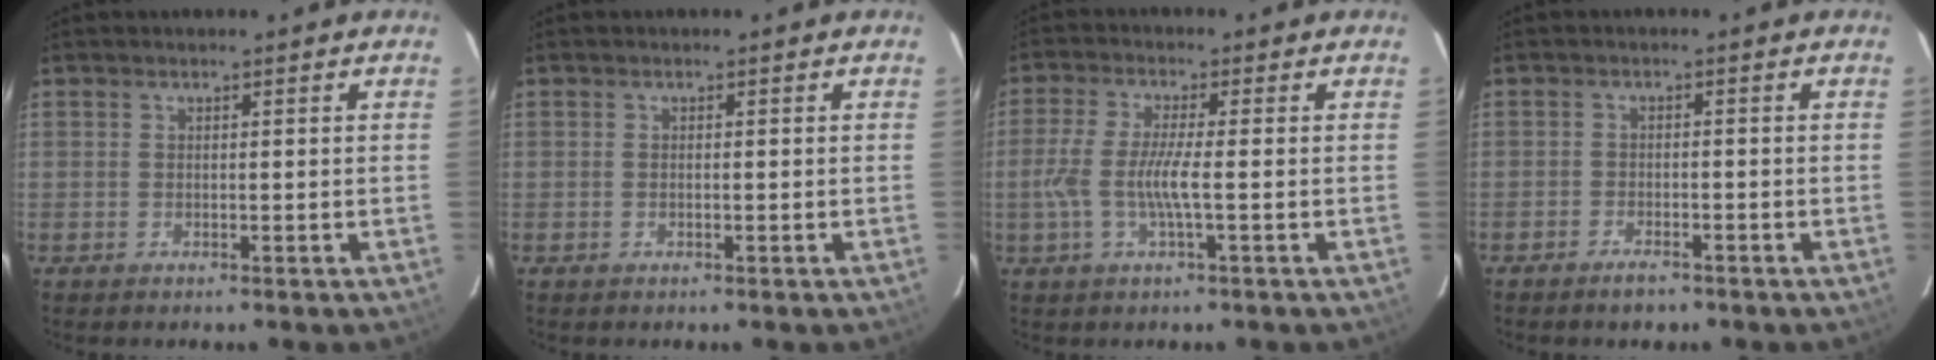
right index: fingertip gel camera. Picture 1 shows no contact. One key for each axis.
{"total": 0.0}
{"total": 6.7, "fx": -1.4, "fy": 0.5, "fz": 6.6, "tx": -0.140, "ty": -0.003, "tz": -0.028}
{"total": 3.0, "fx": -2.4, "fy": 1.3, "fz": 1.2, "tx": -0.032, "ty": 0.002, "tz": -0.042}